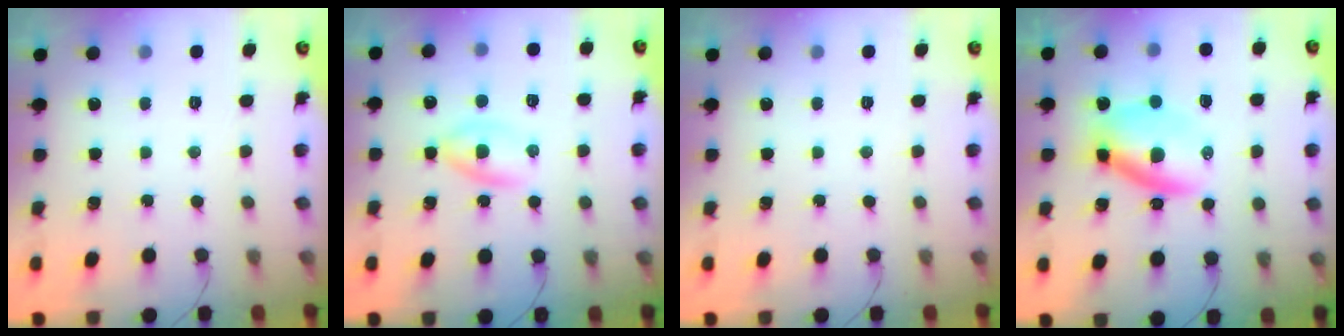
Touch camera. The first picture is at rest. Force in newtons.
{"total": 2.7, "press": 2.5, "slide": 1.1}
{"total": 0.0}
{"total": 8.0, "press": 7.7, "slide": 2.4}